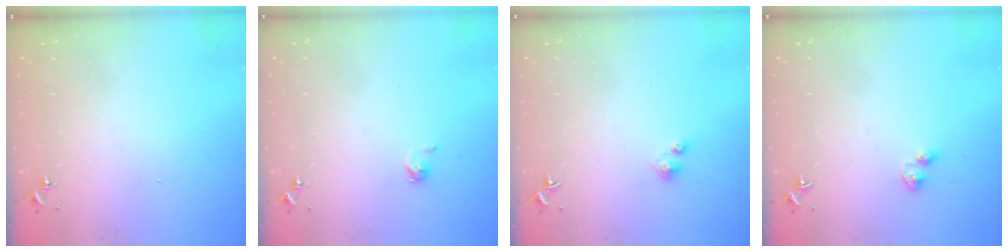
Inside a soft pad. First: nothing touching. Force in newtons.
{"total": 2.4, "press": 2.4, "slide": 0.3}
{"total": 2.8, "press": 2.8, "slide": 0.3}
{"total": 3.6, "press": 3.6, "slide": 0.7}